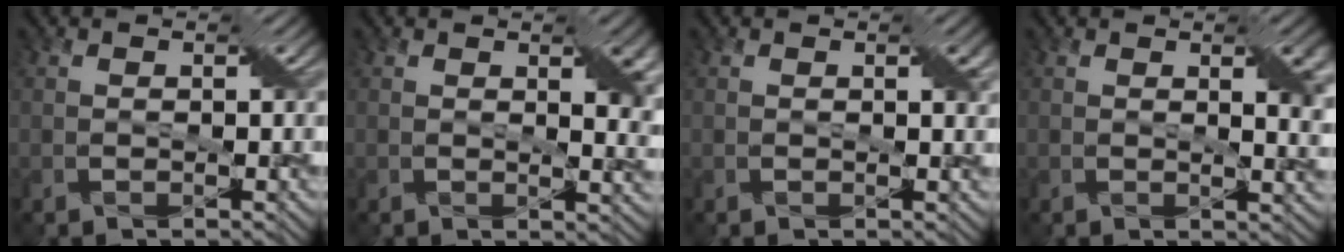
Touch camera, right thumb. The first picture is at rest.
{"total": 4.8, "force": [1.7, 1.8, 4.1], "torque": [-0.059, -0.005, 0.032]}
{"total": 1.2, "force": [0.5, 0.2, 1.0], "torque": [-0.012, -0.001, 0.008]}
{"total": 3.9, "force": [1.3, 1.1, 3.5], "torque": [-0.053, -0.001, 0.026]}